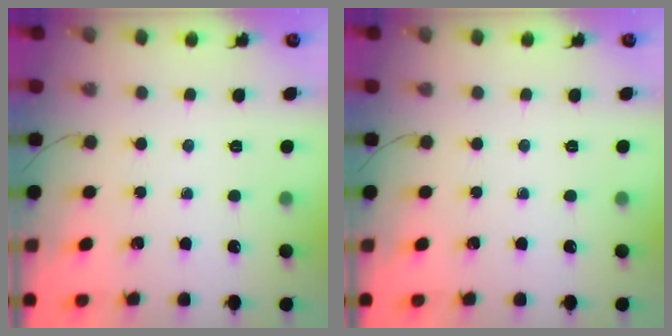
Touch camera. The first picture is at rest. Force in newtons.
{"total": 0.0}